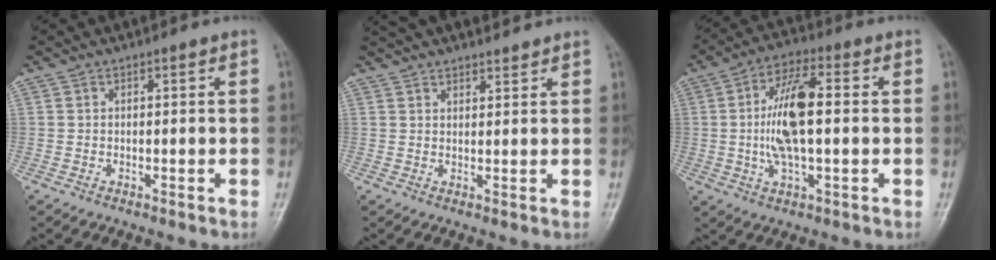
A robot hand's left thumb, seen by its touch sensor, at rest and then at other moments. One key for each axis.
{"total": 7.2, "fx": 6.4, "fy": 1.9, "fz": 2.8, "tx": -0.026, "ty": 0.007, "tz": 0.106}
{"total": 12.1, "fx": 0.3, "fy": 4.8, "fz": 11.1, "tx": -0.218, "ty": 0.010, "tz": 0.001}